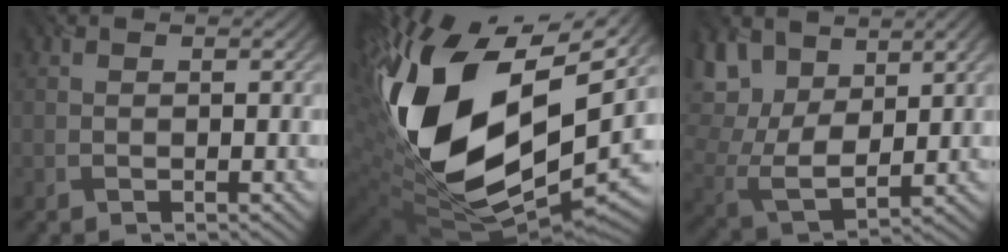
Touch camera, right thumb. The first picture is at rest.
{"total": 20.9, "force": [3.6, 12.1, 16.7], "torque": [-0.377, -0.015, 0.074]}
{"total": 9.7, "force": [5.2, 5.2, 6.3], "torque": [-0.165, 0.007, 0.099]}